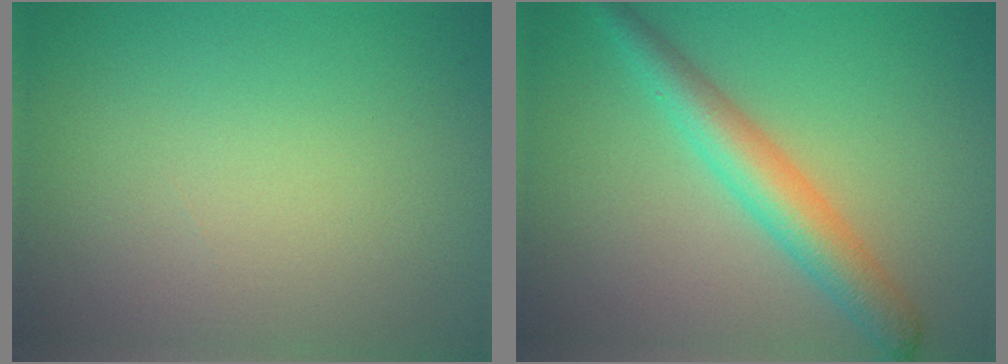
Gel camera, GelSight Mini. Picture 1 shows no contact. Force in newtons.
{"total": 4.5, "press": 4.5, "slide": 0.1}